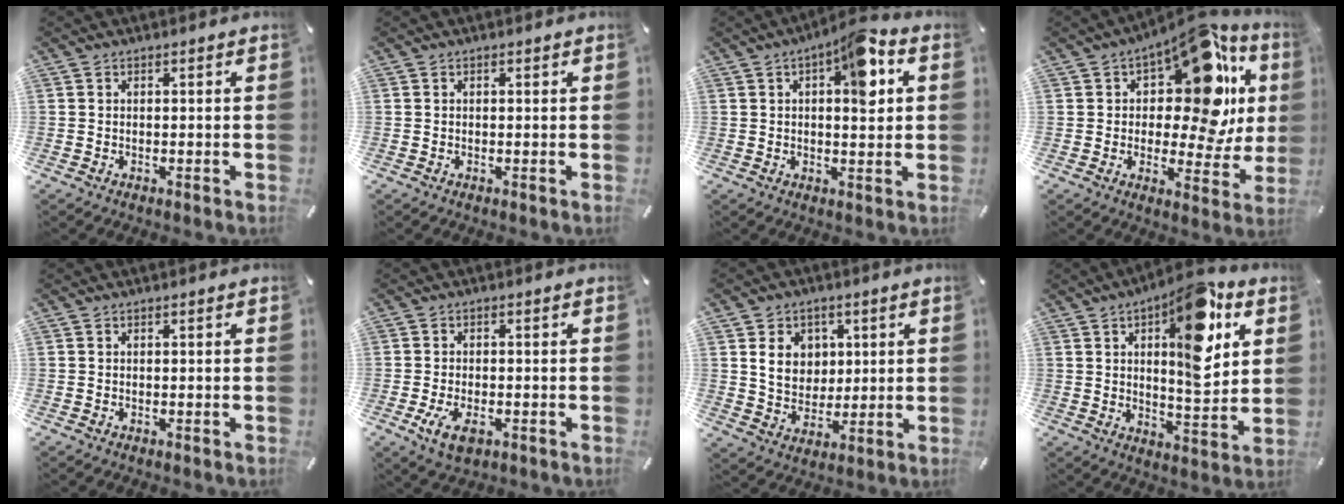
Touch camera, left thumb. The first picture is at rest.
{"total": 0.0}
{"total": 10.2, "force": [3.4, 4.2, 8.7], "torque": [-0.101, -0.018, 0.049]}
{"total": 20.6, "force": [8.6, 10.0, 15.9], "torque": [-0.208, -0.070, 0.141]}
{"total": 0.0}
{"total": 5.3, "force": [-1.9, 3.0, 3.8], "torque": [-0.079, -0.003, -0.038]}
{"total": 8.6, "force": [2.3, 7.5, 3.6], "torque": [-0.054, 0.002, 0.042]}
{"total": 16.9, "force": [7.2, 6.8, 13.6], "torque": [-0.184, -0.035, 0.112]}